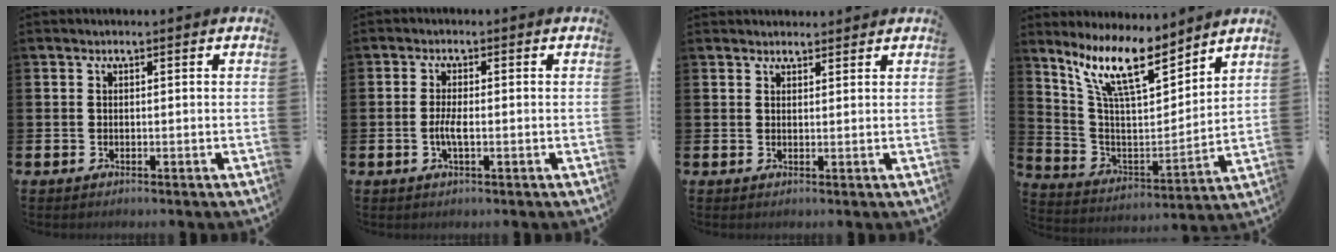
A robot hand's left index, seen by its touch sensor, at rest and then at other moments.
{"total": 2.5, "force": [-0.5, 0.7, 2.3], "torque": [-0.045, -0.005, -0.013]}
{"total": 1.9, "force": [1.8, 0.6, 0.0], "torque": [0.009, -0.007, 0.032]}
{"total": 12.6, "force": [9.7, 3.6, 7.1], "torque": [-0.166, -0.046, 0.172]}